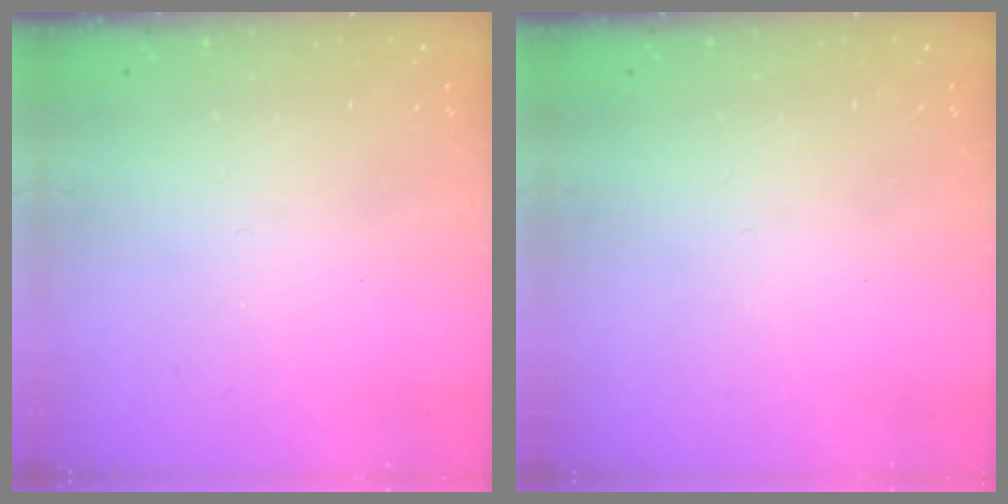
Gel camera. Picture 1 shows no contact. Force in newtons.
{"total": 0.0}